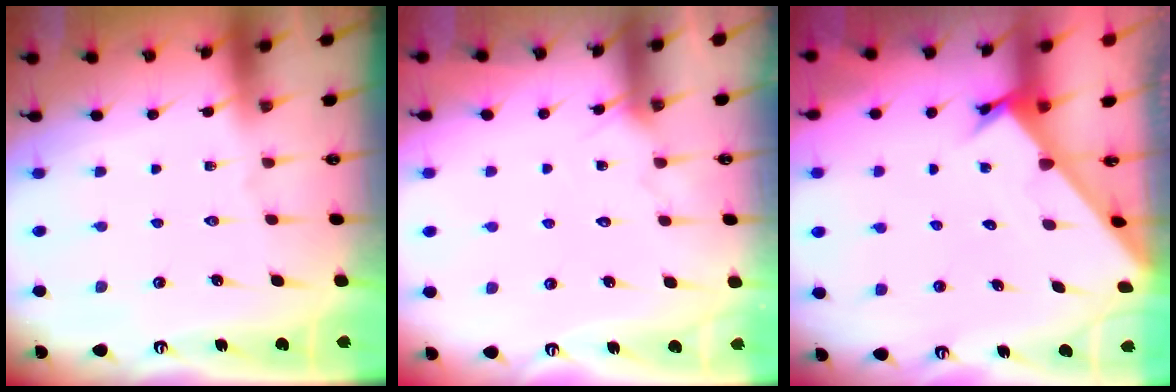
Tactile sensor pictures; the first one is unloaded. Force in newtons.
{"total": 4.5, "press": 4.5, "slide": 0.4}
{"total": 2.2, "press": 2.2, "slide": 0.1}